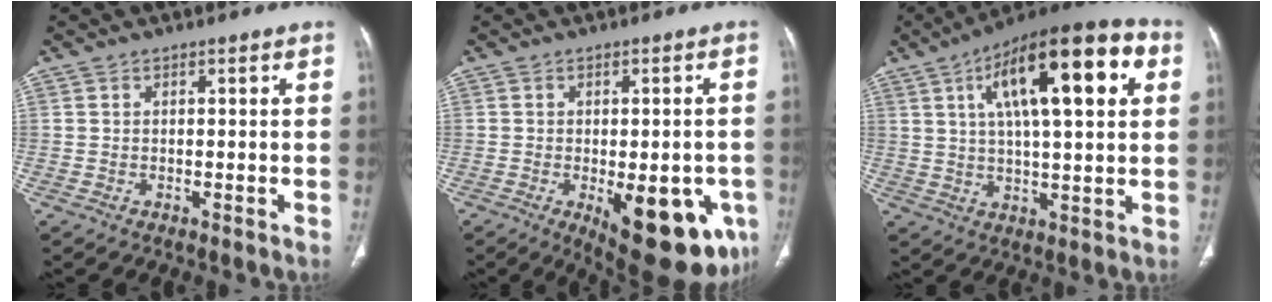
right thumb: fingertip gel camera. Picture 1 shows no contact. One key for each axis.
{"total": 18.0, "fx": -6.4, "fy": 7.6, "fz": 15.0, "tx": -0.139, "ty": -0.004, "tz": -0.064}
{"total": 22.0, "fx": 7.4, "fy": 7.3, "fz": 19.3, "tx": -0.283, "ty": 0.015, "tz": 0.109}